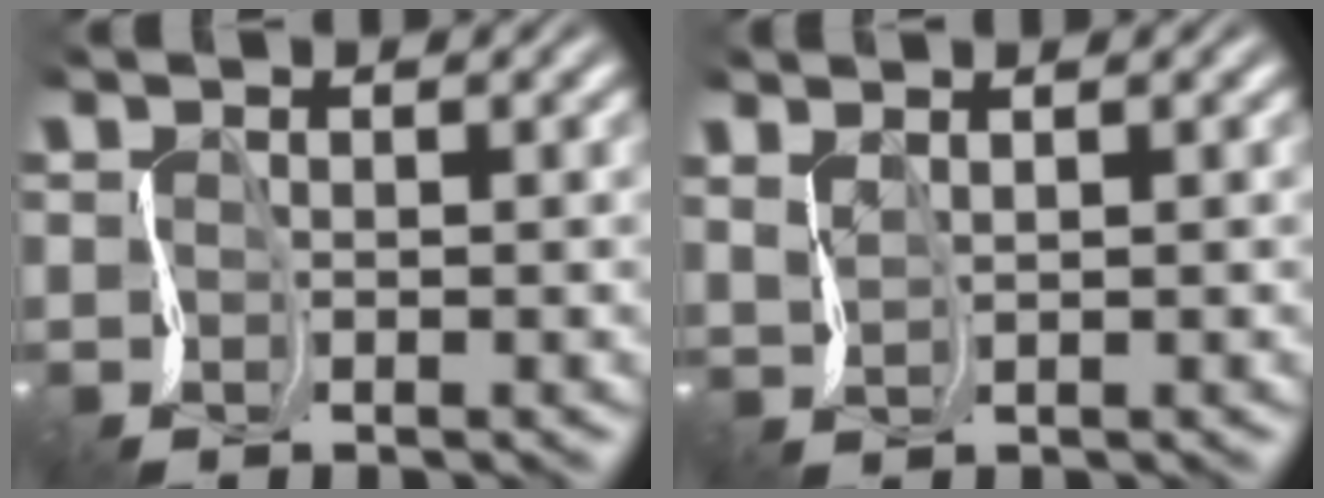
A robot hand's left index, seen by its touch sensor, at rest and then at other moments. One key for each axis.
{"total": 1.7, "fx": 1.7, "fy": 0.5, "fz": 0.0, "tx": -0.008, "ty": 0.023, "tz": 0.013}